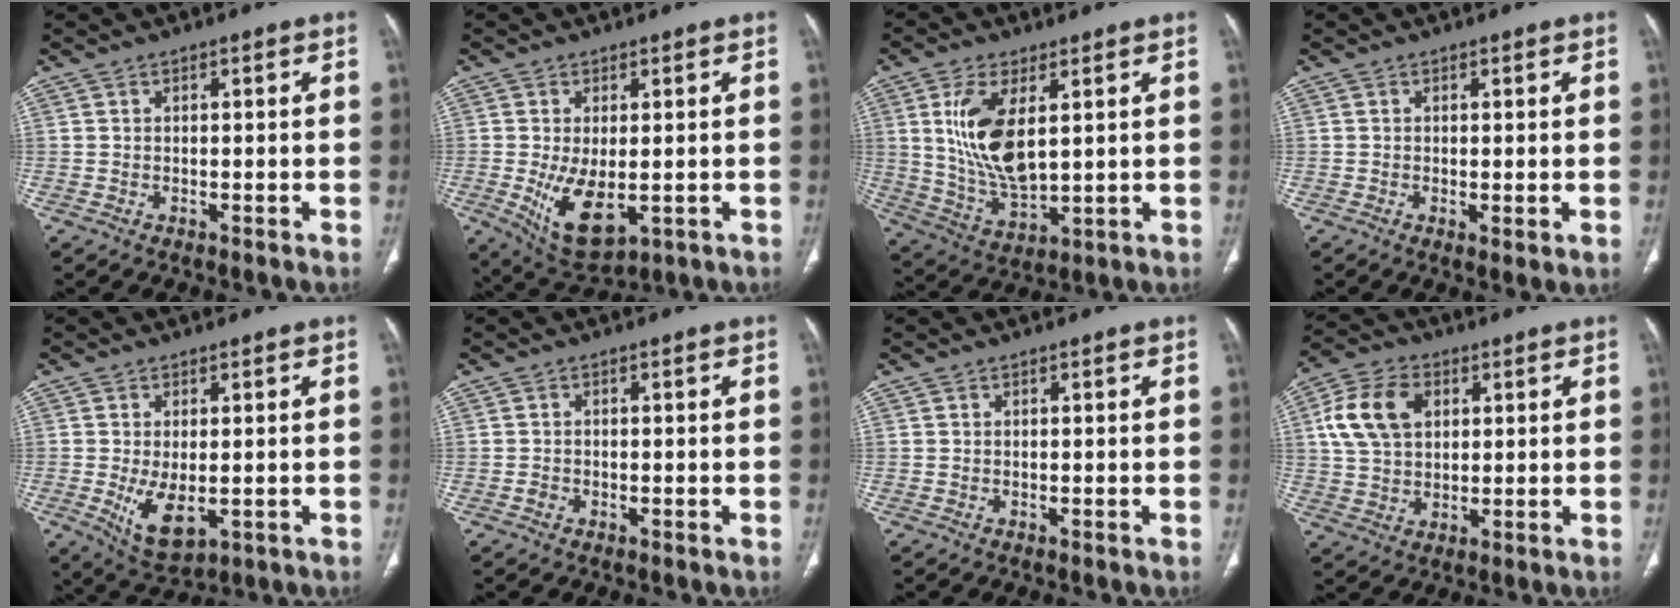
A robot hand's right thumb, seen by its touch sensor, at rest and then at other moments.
{"total": 9.7, "force": [-1.8, 4.8, 8.2], "torque": [-0.138, -0.022, -0.010]}
{"total": 13.0, "force": [3.3, 6.1, 11.0], "torque": [-0.215, -0.025, 0.076]}
{"total": 1.8, "force": [-0.2, 0.5, 1.8], "torque": [-0.035, -0.010, -0.003]}
{"total": 6.8, "force": [-1.3, 3.4, 5.7], "torque": [-0.098, -0.018, -0.007]}
{"total": 0.9, "force": [-0.4, 0.8, 0.4], "torque": [-0.007, 0.004, -0.007]}
{"total": 0.0}
{"total": 11.8, "force": [3.4, 8.1, 7.9], "torque": [-0.139, 0.008, 0.063]}